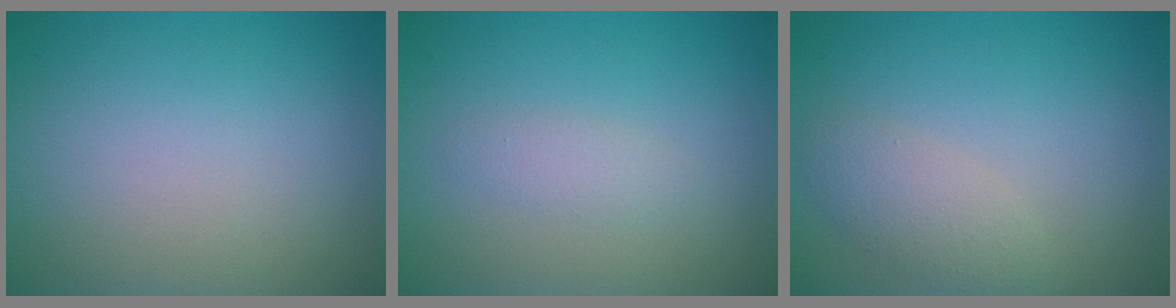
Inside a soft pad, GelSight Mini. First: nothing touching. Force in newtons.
{"total": 1.3, "press": 1.3, "slide": 0.0}
{"total": 2.5, "press": 2.5, "slide": 0.0}